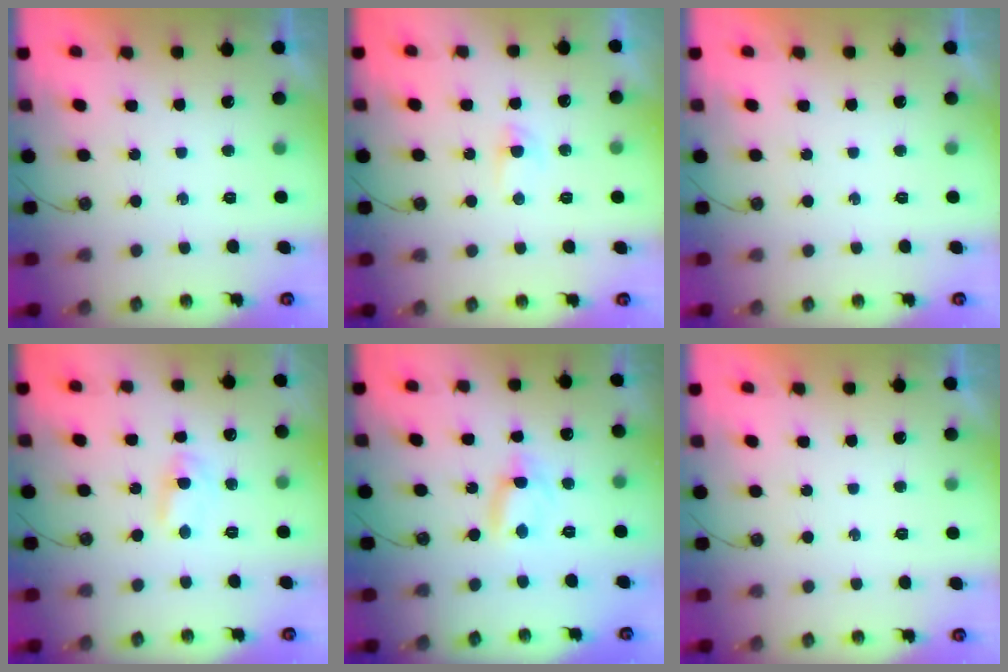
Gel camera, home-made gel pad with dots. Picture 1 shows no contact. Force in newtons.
{"total": 2.2, "press": 2.2, "slide": 0.4}
{"total": 0.0}
{"total": 2.8, "press": 2.8, "slide": 0.3}
{"total": 1.7, "press": 1.7, "slide": 0.1}
{"total": 0.0}